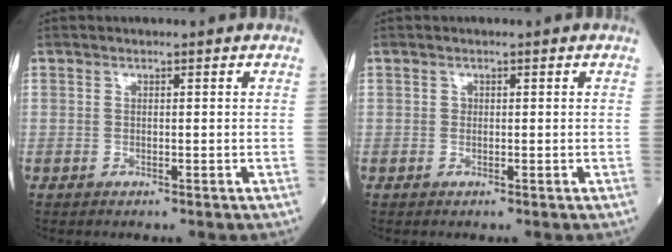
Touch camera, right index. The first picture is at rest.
{"total": 0.0}